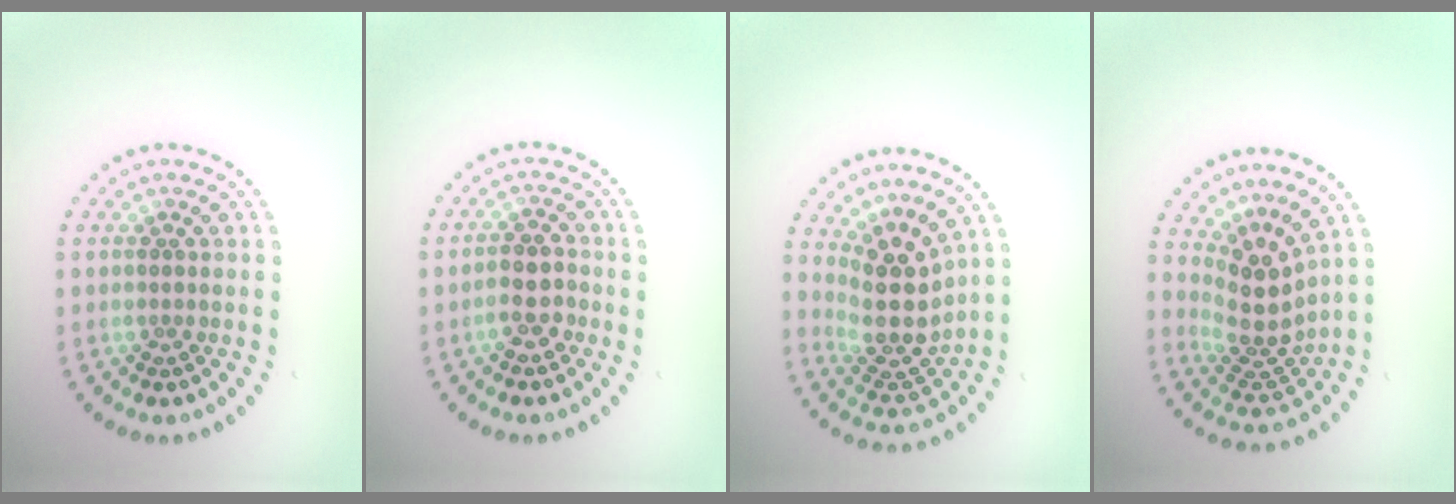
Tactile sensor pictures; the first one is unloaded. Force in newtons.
{"total": 2.4, "press": 2.2, "slide": 0.7}
{"total": 4.8, "press": 3.9, "slide": 2.8}
{"total": 4.1, "press": 2.9, "slide": 2.9}